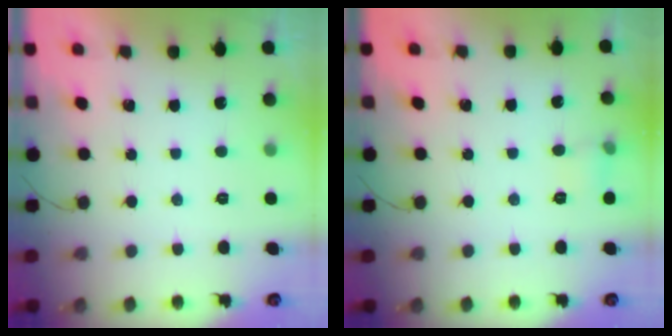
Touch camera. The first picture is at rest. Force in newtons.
{"total": 5.9, "press": 5.0, "slide": 3.1}